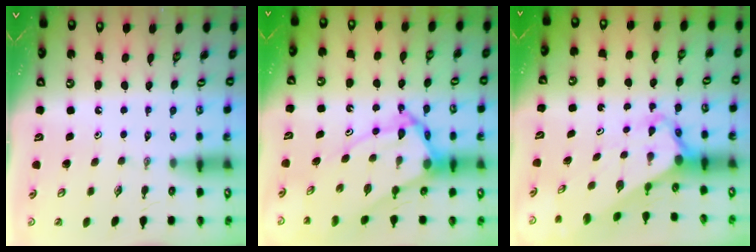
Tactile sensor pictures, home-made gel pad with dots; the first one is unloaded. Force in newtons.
{"total": 13.5, "press": 13.5, "slide": 1.1}
{"total": 3.3, "press": 3.3, "slide": 0.2}